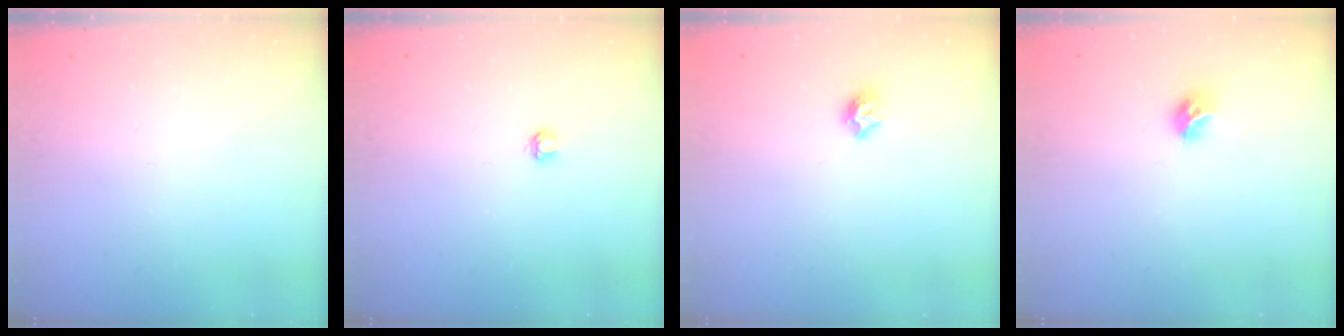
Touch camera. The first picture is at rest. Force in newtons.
{"total": 3.2, "press": 3.2, "slide": 0.3}
{"total": 6.1, "press": 6.0, "slide": 0.9}
{"total": 7.5, "press": 7.4, "slide": 0.7}